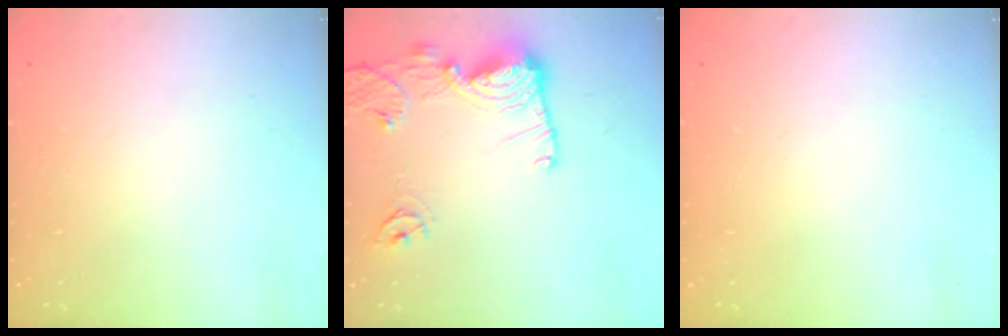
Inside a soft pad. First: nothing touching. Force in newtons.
{"total": 14.3, "press": 14.2, "slide": 1.4}
{"total": 0.0}